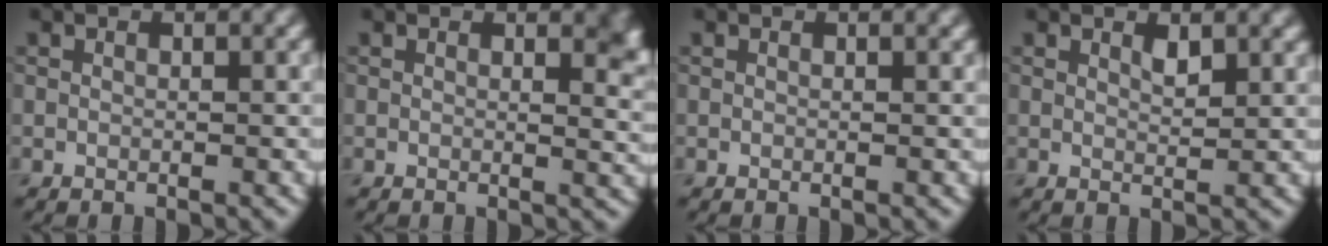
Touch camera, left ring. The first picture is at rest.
{"total": 2.6, "force": [1.4, 1.0, 2.0], "torque": [-0.015, -0.004, 0.019]}
{"total": 0.0}
{"total": 1.2, "force": [0.8, 0.3, 0.8], "torque": [-0.016, -0.002, 0.015]}